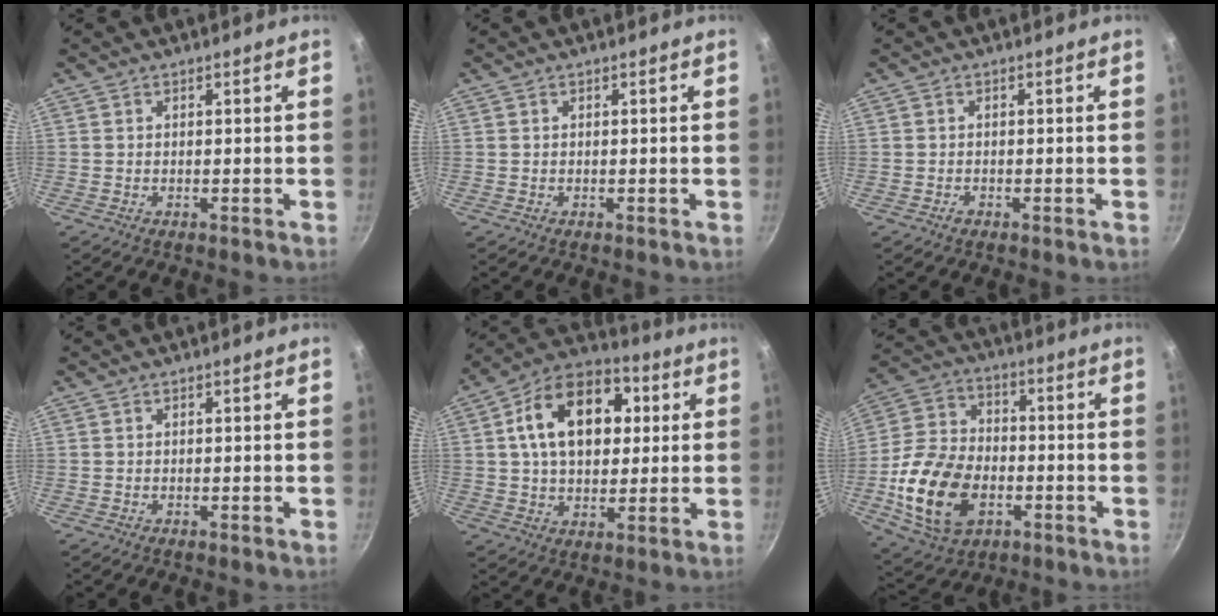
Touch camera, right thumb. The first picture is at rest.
{"total": 0.0}
{"total": 1.0, "force": [-0.6, 0.7, 0.4], "torque": [-0.006, 0.004, -0.011]}
{"total": 0.0}
{"total": 18.9, "force": [4.3, 12.6, 13.4], "torque": [-0.186, 0.018, 0.055]}
{"total": 19.1, "force": [-5.1, 12.8, 13.3], "torque": [-0.250, 0.021, -0.089]}